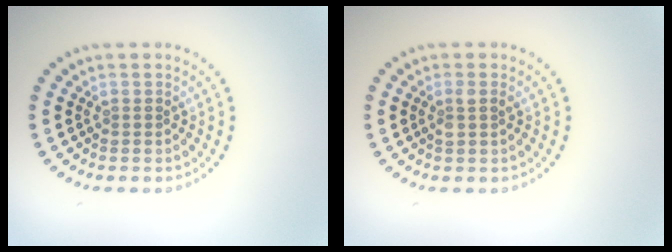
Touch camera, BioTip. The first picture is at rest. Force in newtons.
{"total": 1.4, "press": 1.2, "slide": 0.7}